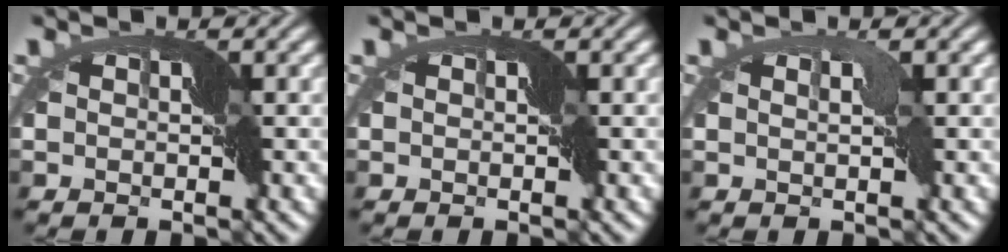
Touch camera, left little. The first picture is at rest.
{"total": 0.0}
{"total": 0.9, "force": [0.6, -0.1, 0.7], "torque": [-0.018, 0.002, 0.012]}